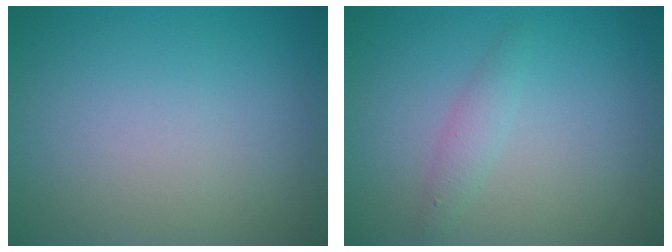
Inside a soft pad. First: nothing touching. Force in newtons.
{"total": 1.4, "press": 1.4, "slide": 0.0}